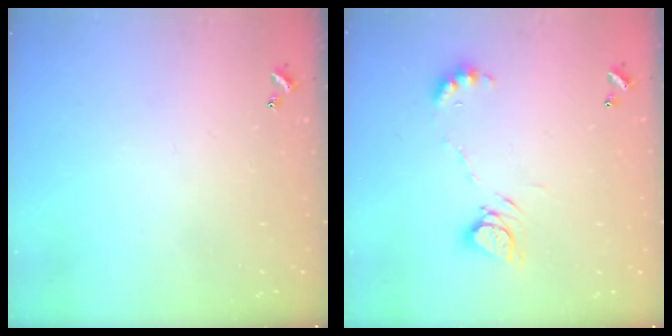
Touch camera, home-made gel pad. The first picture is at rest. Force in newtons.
{"total": 7.7, "press": 7.7, "slide": 0.2}